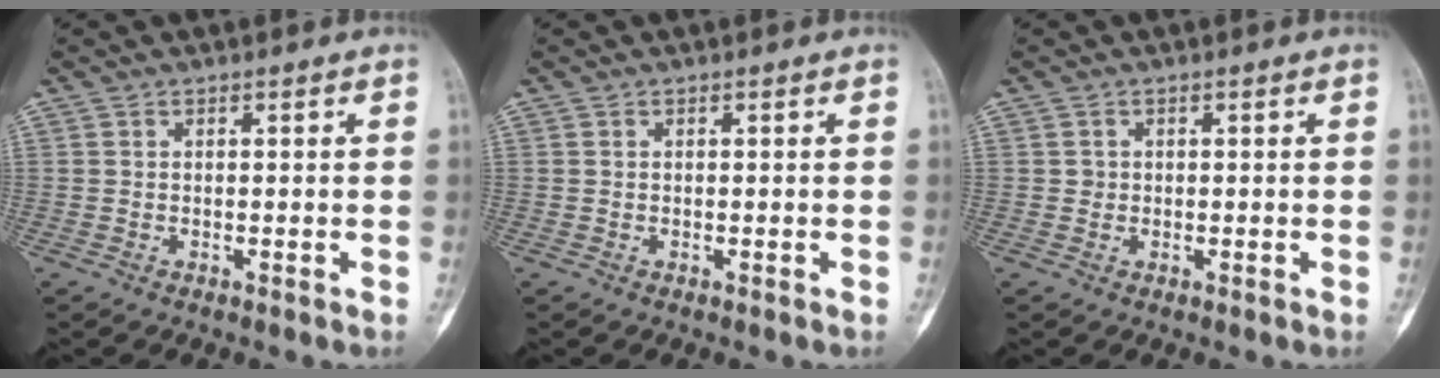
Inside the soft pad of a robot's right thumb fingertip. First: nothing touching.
{"total": 0.0}
{"total": 0.9, "force": [0.0, 0.9, 0.1], "torque": [0.004, 0.003, 0.000]}